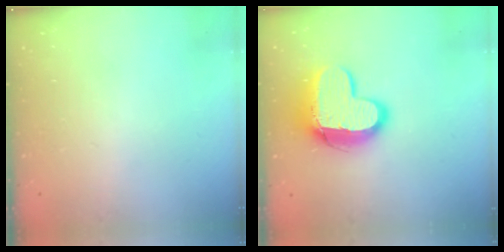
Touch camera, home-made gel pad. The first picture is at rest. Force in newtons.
{"total": 14.2, "press": 14.2, "slide": 1.1}